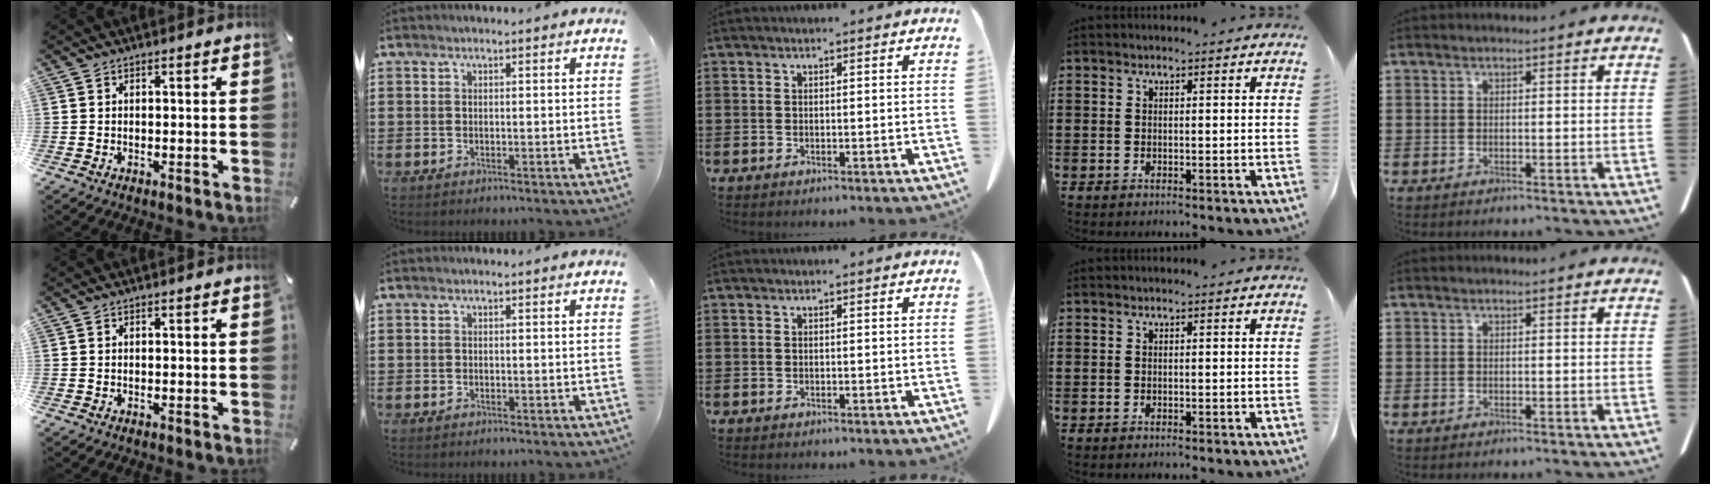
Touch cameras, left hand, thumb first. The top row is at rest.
{}